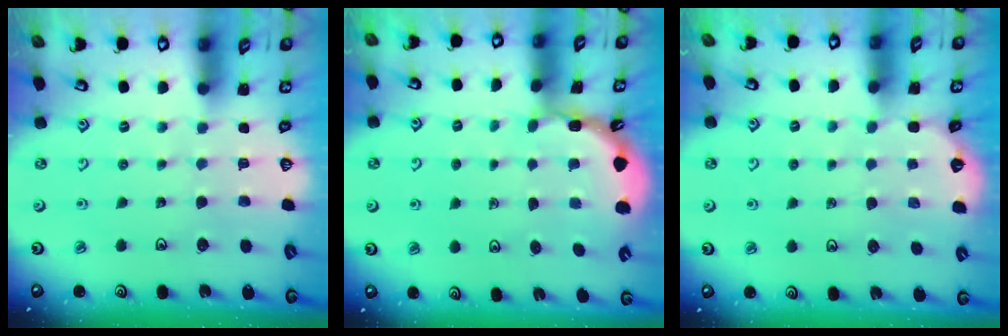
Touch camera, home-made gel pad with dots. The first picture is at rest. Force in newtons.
{"total": 2.3, "press": 2.3, "slide": 0.1}
{"total": 3.1, "press": 3.1, "slide": 0.2}